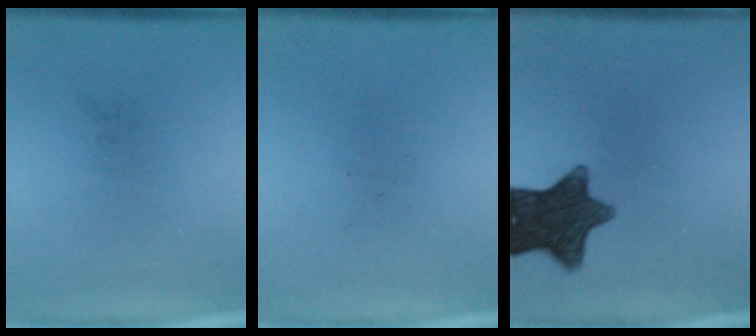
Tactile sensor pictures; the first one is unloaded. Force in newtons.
{"total": 0.0}
{"total": 11.9}